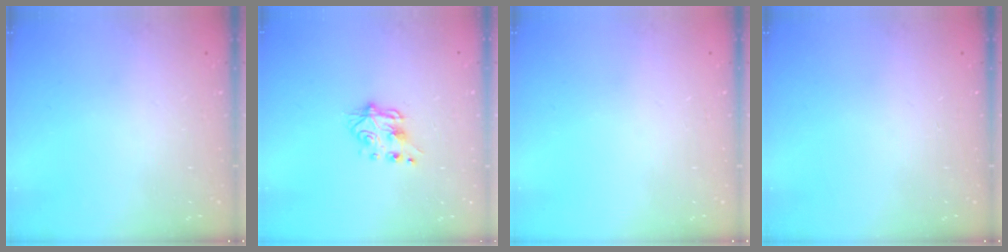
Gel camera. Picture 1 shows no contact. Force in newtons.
{"total": 6.5, "press": 6.5, "slide": 0.6}
{"total": 0.0}
{"total": 0.0}